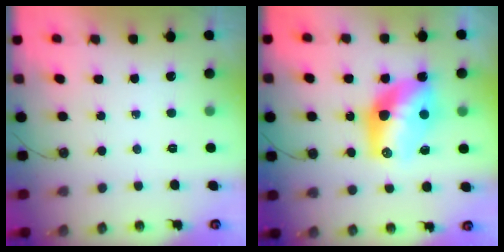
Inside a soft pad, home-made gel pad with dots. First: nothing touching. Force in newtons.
{"total": 14.2, "press": 14.2, "slide": 1.0}